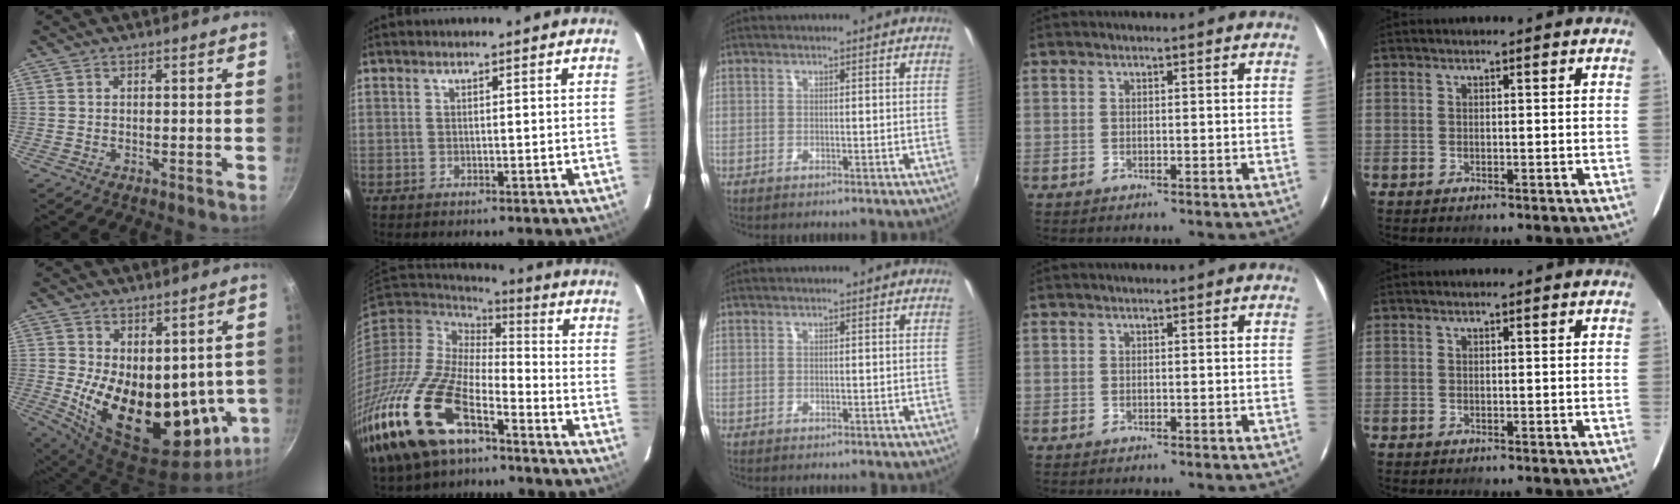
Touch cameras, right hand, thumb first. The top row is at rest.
{"thumb": {"total": 21.0, "force": [0.3, 12.1, 17.1], "torque": [-0.245, -0.047, 0.035]}, "index": {"total": 22.2, "force": [-12.4, 10.3, 15.3], "torque": [-0.341, -0.035, -0.238]}}